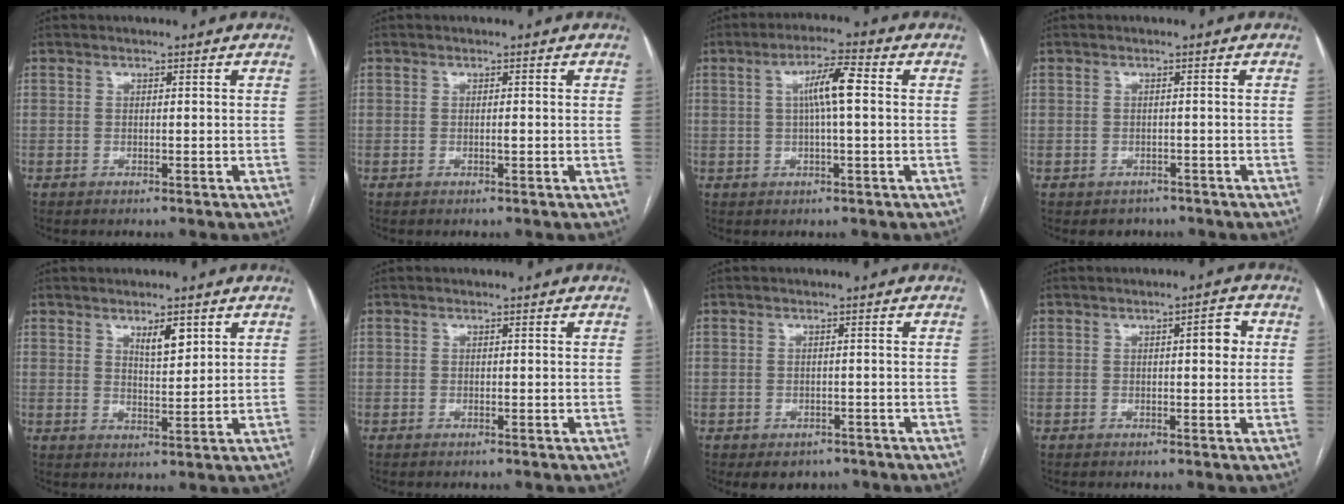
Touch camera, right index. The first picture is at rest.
{"total": 0.7, "force": [-0.1, 0.1, 0.7], "torque": [-0.014, 0.000, -0.002]}
{"total": 6.0, "force": [0.9, 0.4, 6.0], "torque": [-0.107, 0.013, 0.016]}
{"total": 2.2, "force": [-1.6, 1.5, 0.0], "torque": [-0.004, 0.005, -0.021]}
{"total": 4.0, "force": [2.4, 1.1, 3.0], "torque": [-0.052, -0.003, 0.043]}
{"total": 0.0}
{"total": 3.6, "force": [-2.6, 2.4, 0.9], "torque": [0.000, 0.003, -0.029]}
{"total": 3.2, "force": [0.7, 1.0, 3.0], "torque": [-0.036, 0.007, 0.008]}